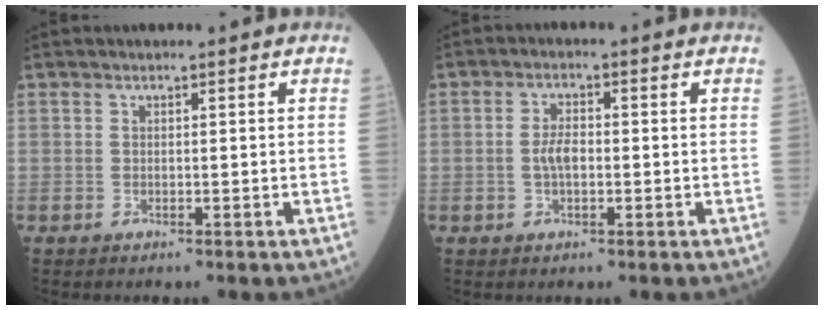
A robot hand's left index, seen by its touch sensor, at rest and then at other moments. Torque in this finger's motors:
{"motor_torque": [0.27, 0.11, 0.10, 0.05]}